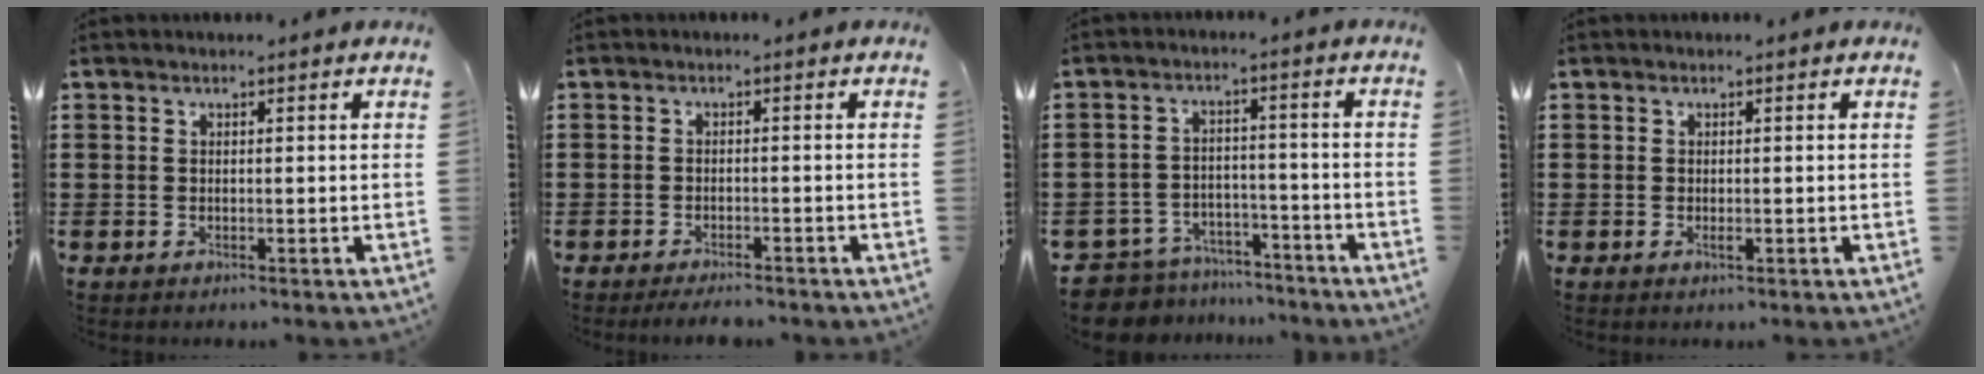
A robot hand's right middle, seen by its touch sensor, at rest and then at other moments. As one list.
[{"total": 1.9, "force": [-1.7, 0.0, 0.6], "torque": [-0.014, -0.002, -0.032]}, {"total": 6.1, "force": [-6.0, 1.1, 0.3], "torque": [-0.027, 0.006, -0.127]}, {"total": 0.7, "force": [-0.3, 0.2, 0.6], "torque": [-0.011, -0.005, -0.004]}]